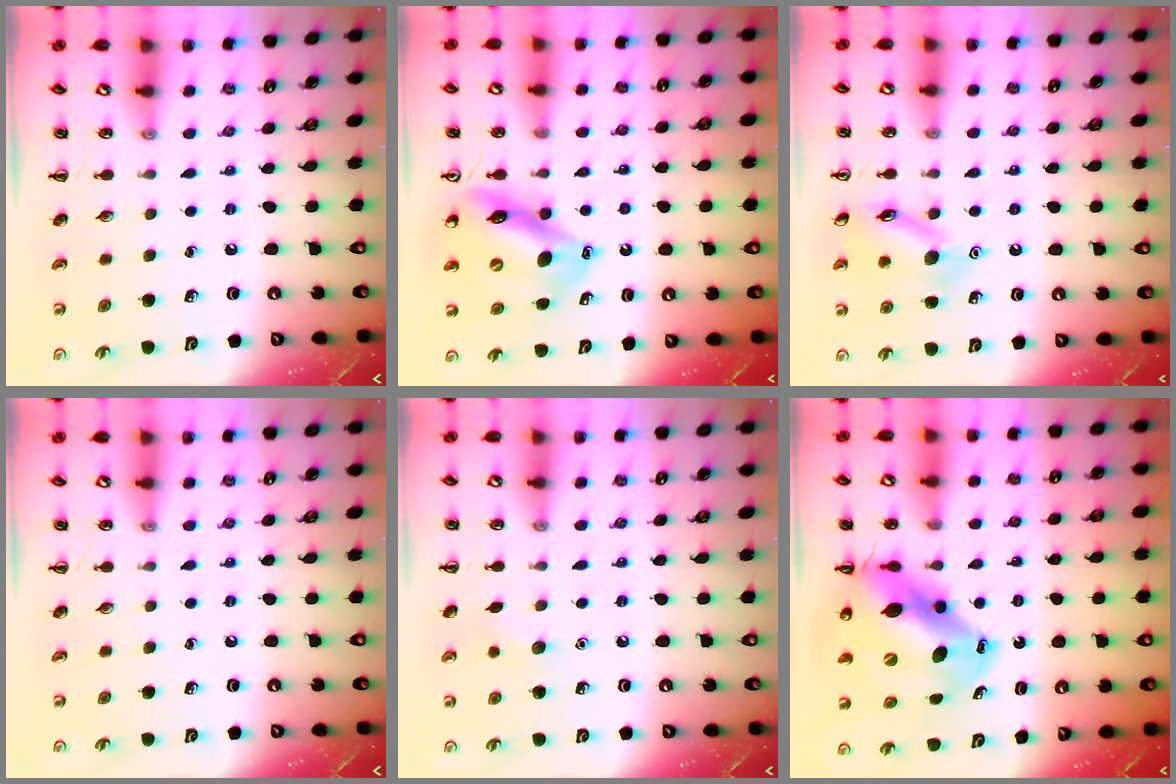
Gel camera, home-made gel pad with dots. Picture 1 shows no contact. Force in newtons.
{"total": 12.4, "press": 11.8, "slide": 3.7}
{"total": 11.7, "press": 11.6, "slide": 0.9}
{"total": 0.0}
{"total": 4.9, "press": 4.7, "slide": 1.4}
{"total": 14.1, "press": 13.5, "slide": 4.1}